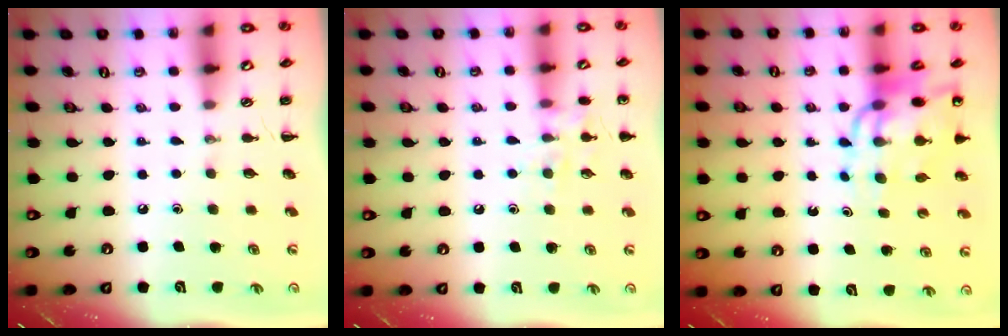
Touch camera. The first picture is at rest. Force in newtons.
{"total": 9.1, "press": 9.0, "slide": 1.5}
{"total": 13.1, "press": 12.5, "slide": 4.1}